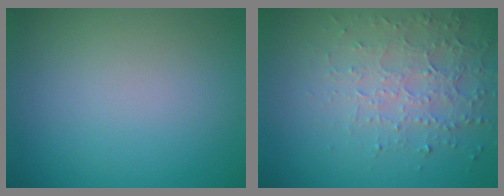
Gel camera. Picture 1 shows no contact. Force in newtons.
{"total": 4.6, "press": 3.4, "slide": 3.1}